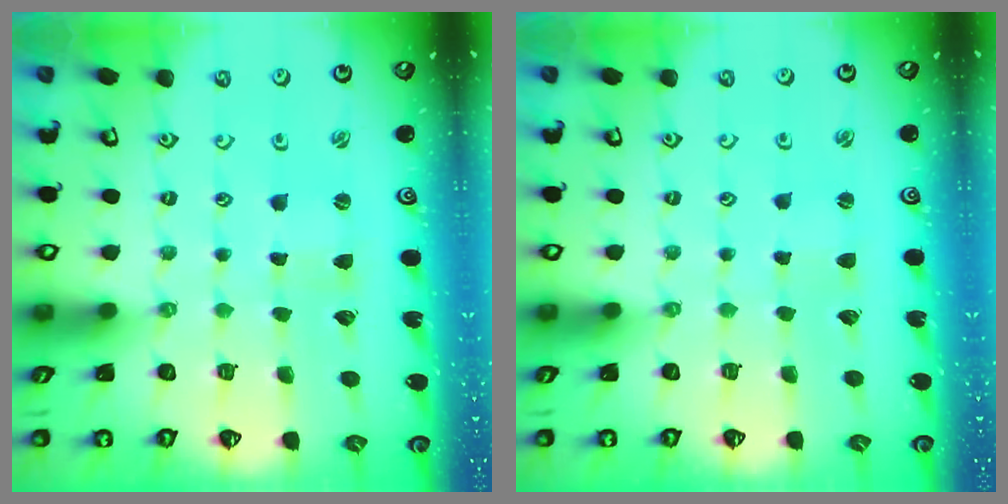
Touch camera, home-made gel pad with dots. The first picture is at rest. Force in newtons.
{"total": 1.6, "press": 1.6, "slide": 0.3}